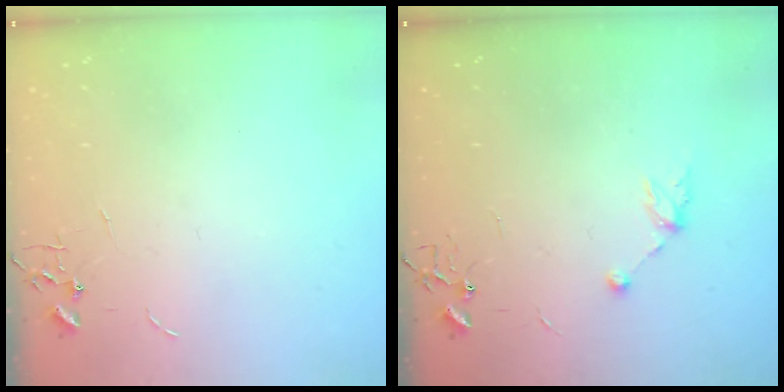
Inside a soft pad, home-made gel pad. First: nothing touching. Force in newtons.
{"total": 6.4, "press": 6.2, "slide": 1.5}